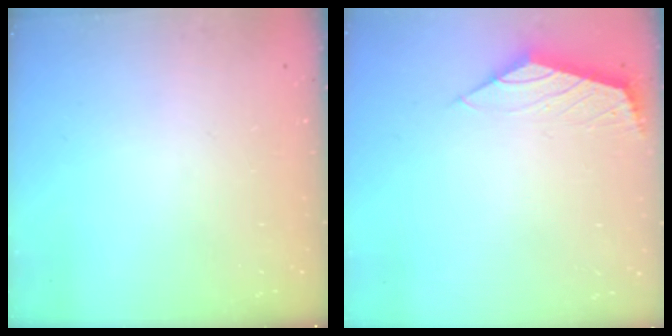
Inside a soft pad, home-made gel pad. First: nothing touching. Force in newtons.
{"total": 2.1, "press": 2.0, "slide": 0.6}